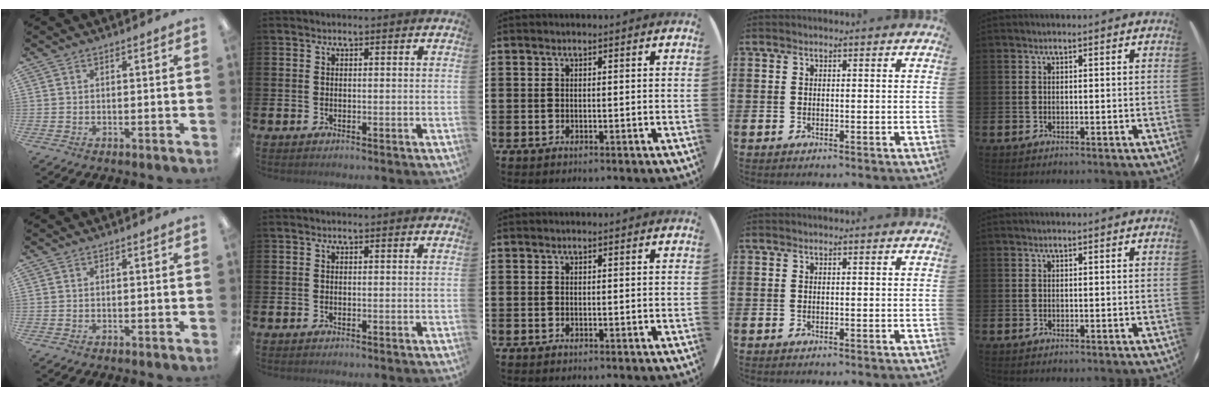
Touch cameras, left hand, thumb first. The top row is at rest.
{}